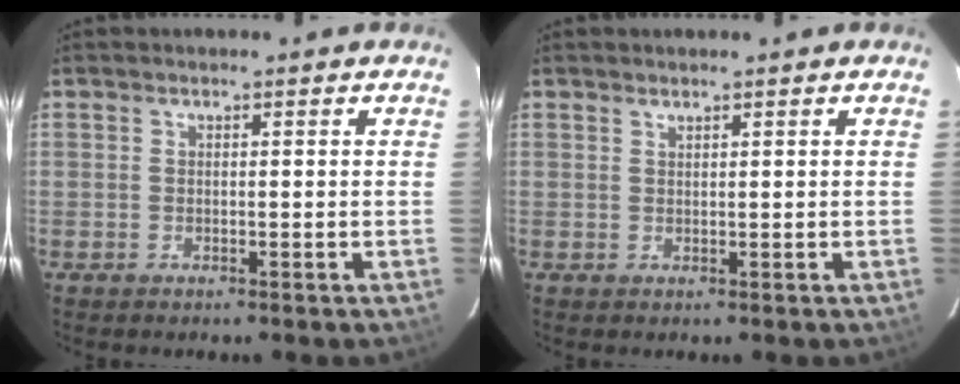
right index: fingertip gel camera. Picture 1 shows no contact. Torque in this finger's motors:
{"motor_torque": [-0.07, 0.20, -0.07, -0.01]}